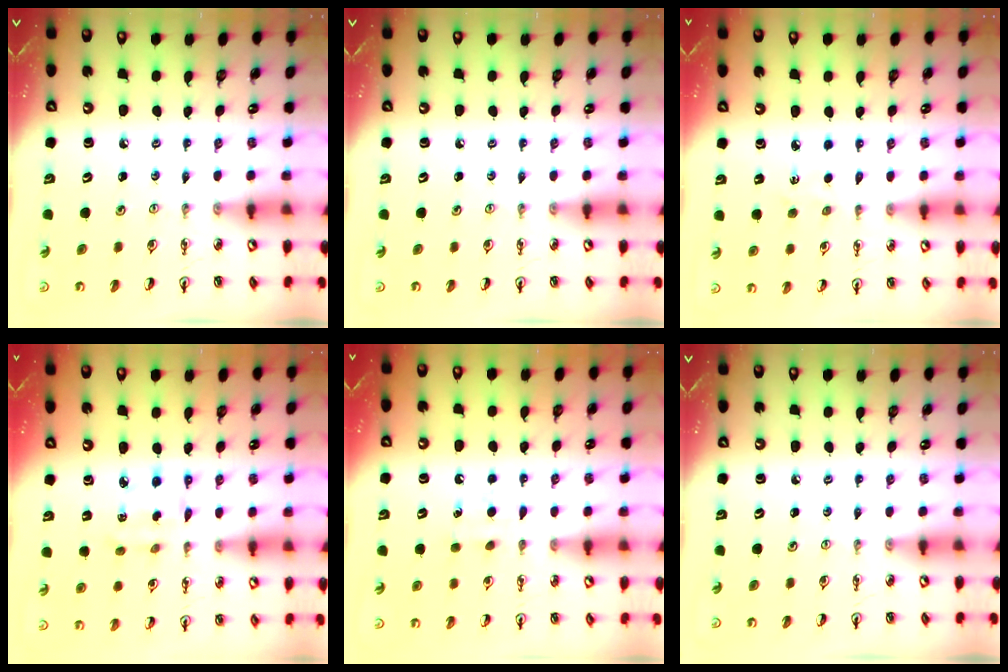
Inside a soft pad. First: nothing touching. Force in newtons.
{"total": 0.0}
{"total": 3.2, "press": 3.2, "slide": 0.3}
{"total": 3.3, "press": 3.3, "slide": 0.1}
{"total": 5.8, "press": 5.7, "slide": 0.7}
{"total": 0.0}